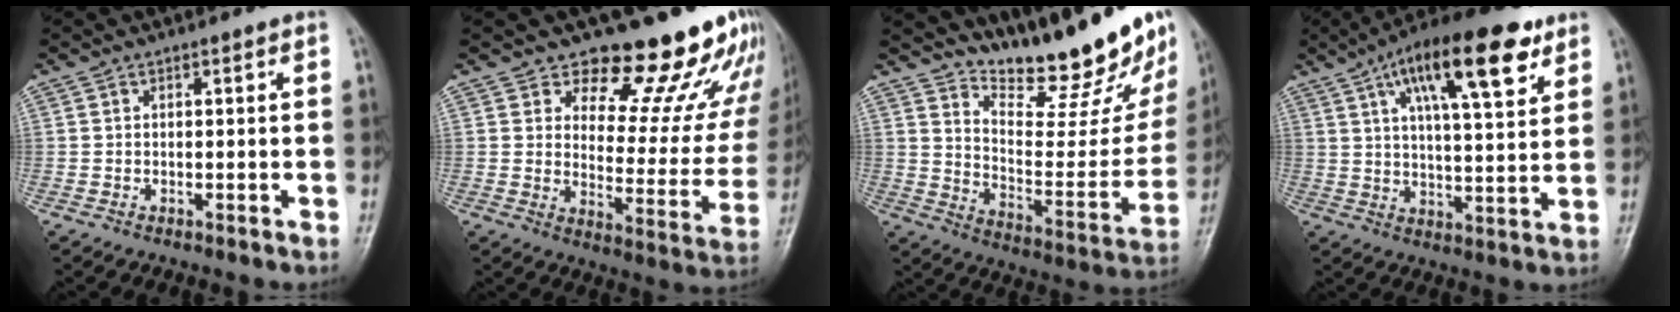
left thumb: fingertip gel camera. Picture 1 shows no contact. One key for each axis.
{"total": 17.6, "fx": 15.4, "fy": 6.6, "fz": 5.6, "tx": -0.006, "ty": -0.128, "tz": 0.189}
{"total": 22.1, "fx": 18.4, "fy": 5.3, "fz": 10.9, "tx": -0.118, "ty": -0.131, "tz": 0.274}
{"total": 18.8, "fx": 9.5, "fy": 6.3, "fz": 15.0, "tx": -0.214, "ty": -0.016, "tz": 0.149}